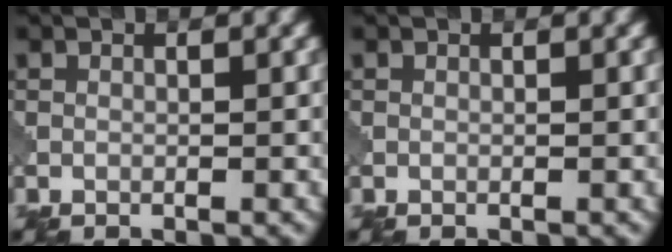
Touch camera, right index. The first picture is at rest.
{"total": 0.0}